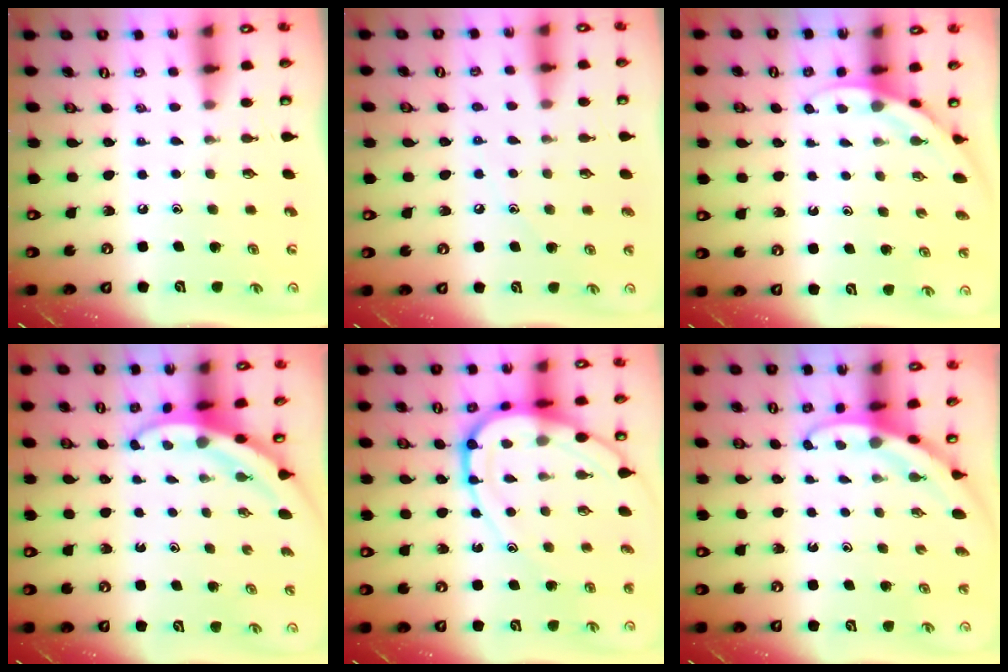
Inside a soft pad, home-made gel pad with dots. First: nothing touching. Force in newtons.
{"total": 5.0, "press": 4.9, "slide": 0.6}
{"total": 4.5, "press": 4.5, "slide": 0.2}
{"total": 3.8, "press": 3.8, "slide": 0.5}
{"total": 14.8, "press": 14.8, "slide": 1.5}
{"total": 3.1, "press": 3.1, "slide": 0.1}